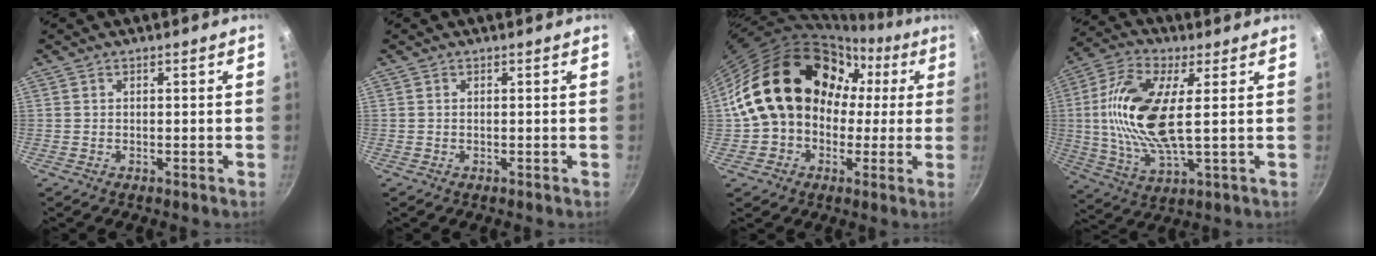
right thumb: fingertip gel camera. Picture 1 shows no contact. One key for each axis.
{"total": 0.0}
{"total": 20.2, "fx": 1.6, "fy": 16.5, "fz": 11.6, "tx": -0.173, "ty": 0.061, "tz": 0.025}
{"total": 16.3, "fx": 2.3, "fy": 6.2, "fz": 14.9, "tx": -0.313, "ty": 0.000, "tz": 0.037}